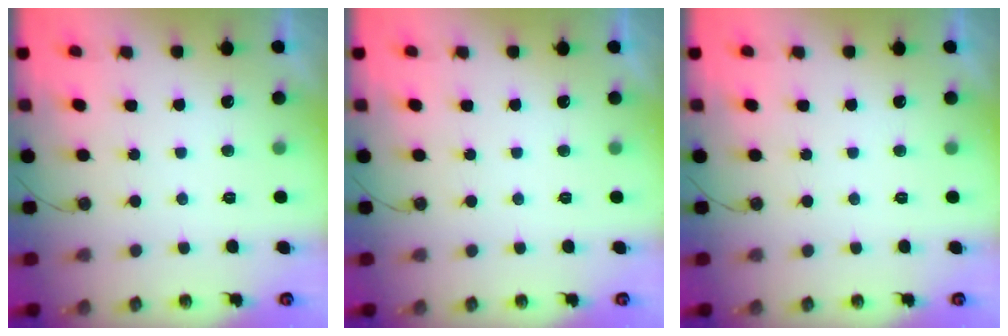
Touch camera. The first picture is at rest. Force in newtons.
{"total": 0.0}
{"total": 0.0}